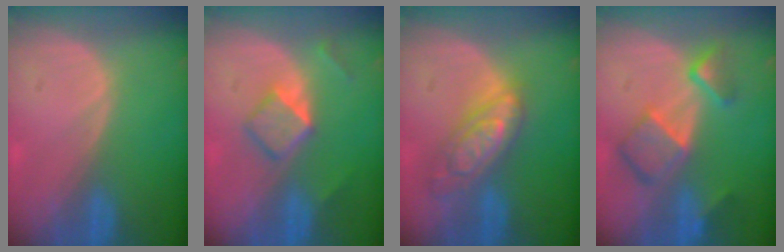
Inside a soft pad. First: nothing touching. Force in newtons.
{"total": 5.2, "press": 4.5, "slide": 2.6}
{"total": 7.5, "press": 7.5, "slide": 0.5}
{"total": 7.9, "press": 6.8, "slide": 3.9}